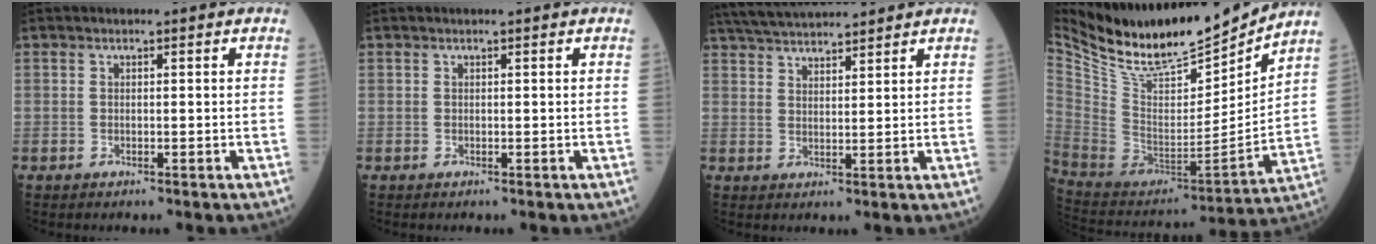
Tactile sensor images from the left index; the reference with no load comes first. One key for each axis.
{"total": 0.0}
{"total": 9.8, "fx": 9.1, "fy": 1.2, "fz": 3.5, "tx": -0.067, "ty": 0.031, "tz": 0.154}
{"total": 22.2, "fx": 19.5, "fy": 4.3, "fz": 9.6, "tx": -0.193, "ty": -0.027, "tz": 0.338}